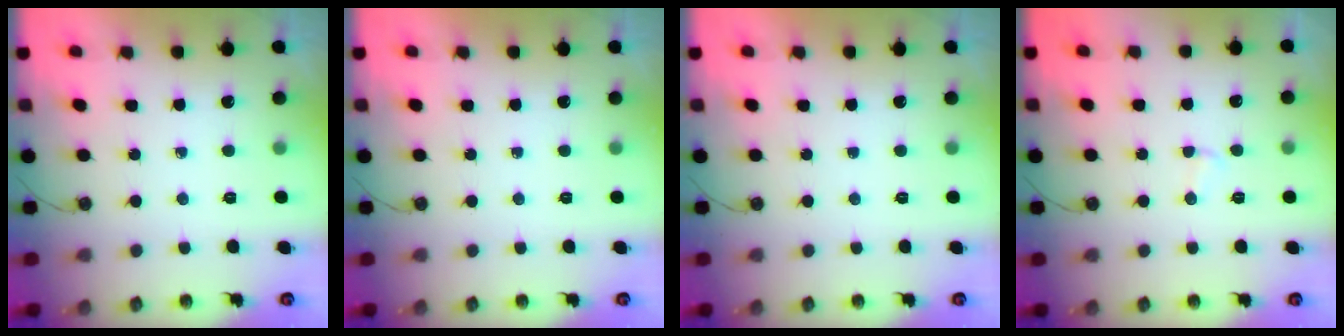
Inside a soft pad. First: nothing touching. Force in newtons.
{"total": 0.0}
{"total": 0.0}
{"total": 2.3, "press": 2.3, "slide": 0.3}